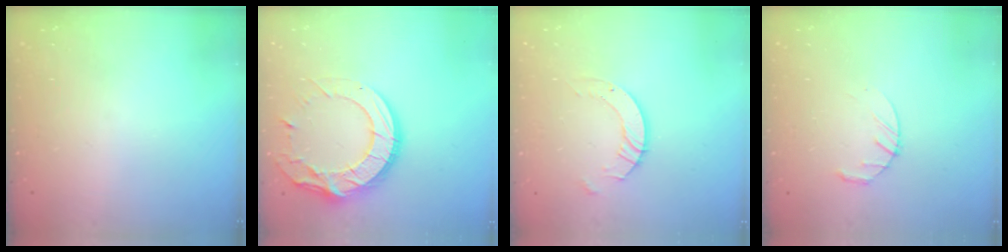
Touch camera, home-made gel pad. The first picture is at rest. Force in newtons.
{"total": 18.1, "press": 18.1, "slide": 1.3}
{"total": 5.0, "press": 5.0, "slide": 0.3}
{"total": 4.4, "press": 4.4, "slide": 0.7}